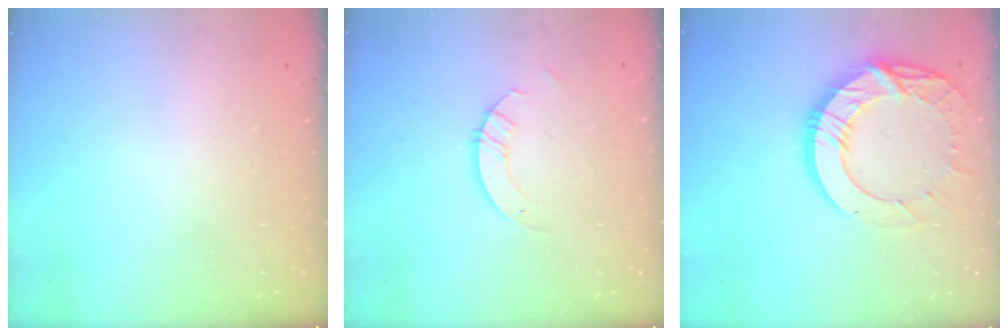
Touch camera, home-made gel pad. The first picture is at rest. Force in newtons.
{"total": 2.6, "press": 2.6, "slide": 0.2}
{"total": 15.4, "press": 15.4, "slide": 0.9}